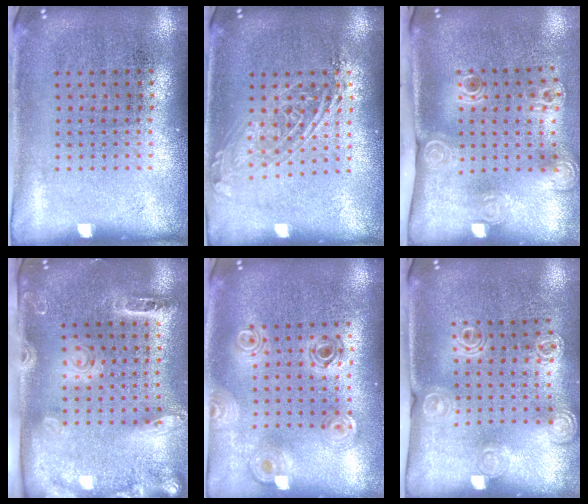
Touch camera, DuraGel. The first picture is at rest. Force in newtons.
{"total": 1.6, "press": 1.3, "slide": 0.8}
{"total": 2.2, "press": 1.5, "slide": 1.6}
{"total": 2.7, "press": 2.0, "slide": 1.8}
{"total": 0.9, "press": 0.9, "slide": 0.2}
{"total": 1.3, "press": 1.3, "slide": 0.3}